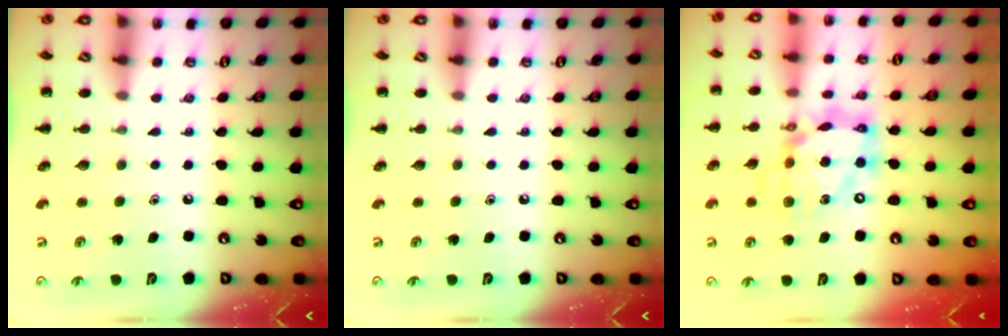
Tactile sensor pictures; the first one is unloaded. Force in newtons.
{"total": 0.0}
{"total": 14.0, "press": 13.6, "slide": 3.6}